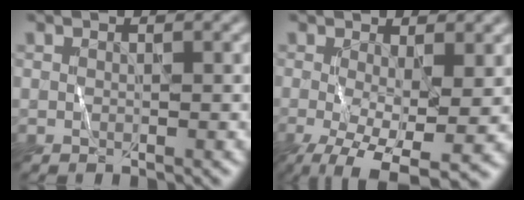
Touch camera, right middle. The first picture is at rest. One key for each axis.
{"total": 8.0, "fx": -2.7, "fy": 3.0, "fz": 6.9, "tx": -0.133, "ty": -0.025, "tz": -0.037}